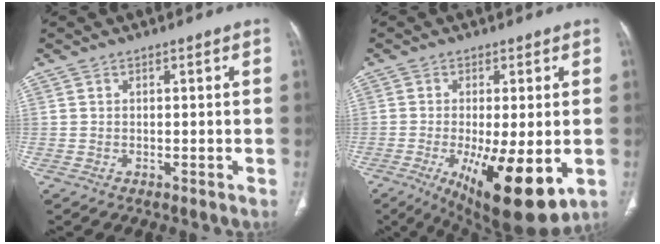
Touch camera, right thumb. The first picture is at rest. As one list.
[{"total": 16.2, "force": [-4.8, 5.1, 14.6], "torque": [-0.210, -0.025, -0.056]}]